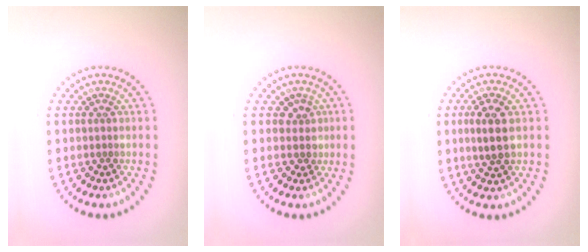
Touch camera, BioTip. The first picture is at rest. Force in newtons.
{"total": 1.6, "press": 1.2, "slide": 1.0}
{"total": 2.7, "press": 2.6, "slide": 0.6}